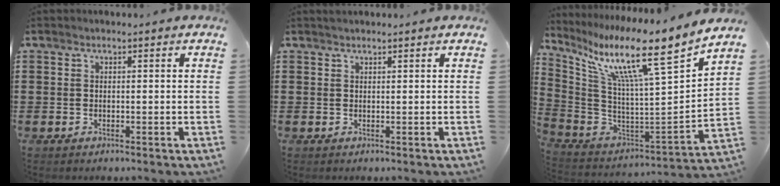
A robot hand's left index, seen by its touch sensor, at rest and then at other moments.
{"total": 0.7, "force": [0.7, 0.3, 0.2], "torque": [-0.005, 0.001, 0.014]}
{"total": 11.4, "force": [8.2, -0.5, 8.0], "torque": [-0.158, -0.078, 0.114]}